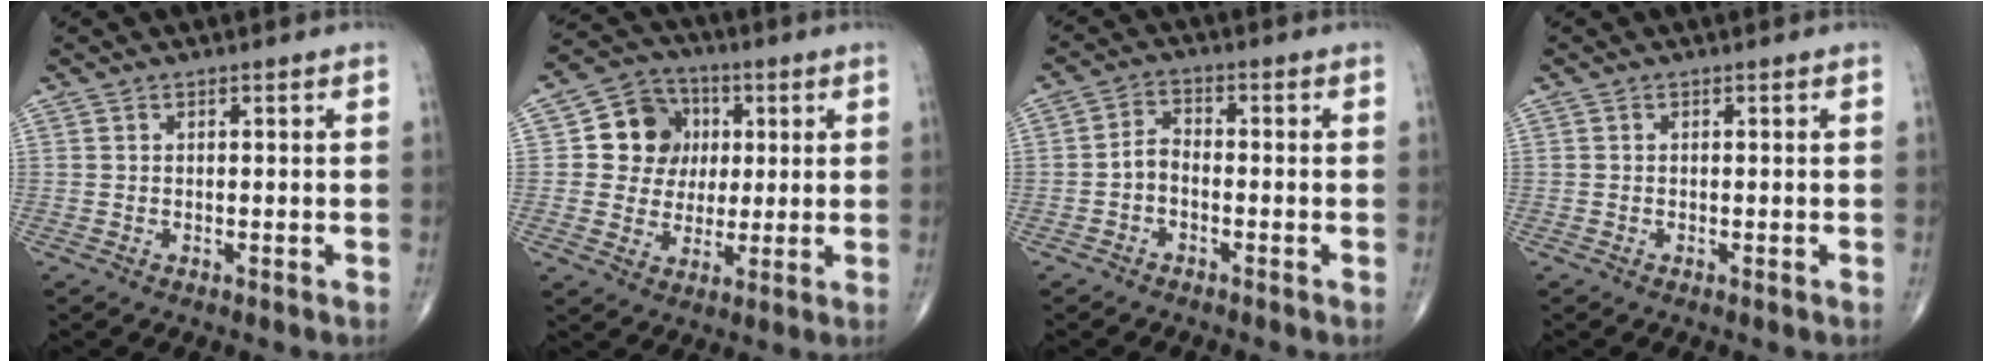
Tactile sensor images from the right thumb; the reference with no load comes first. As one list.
[{"total": 10.6, "force": [2.0, 9.6, 4.0], "torque": [-0.018, 0.004, 0.030]}, {"total": 3.3, "force": [-1.3, 2.1, 2.2], "torque": [-0.036, 0.020, -0.033]}, {"total": 0.0}]